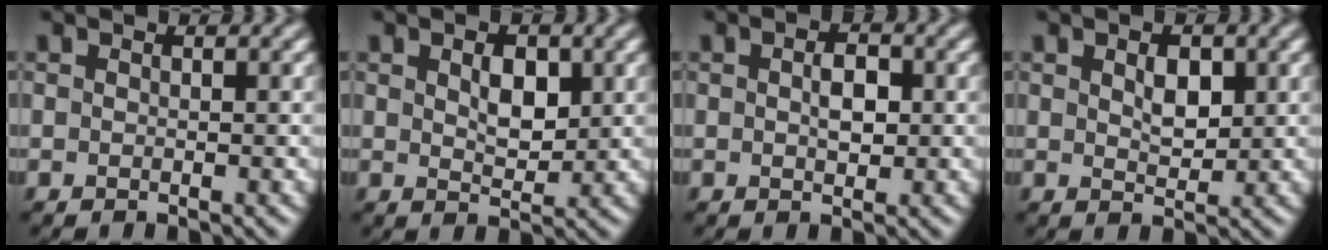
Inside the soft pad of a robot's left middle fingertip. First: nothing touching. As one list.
[{"total": 2.9, "force": [0.8, 1.6, 2.3], "torque": [-0.038, -0.002, 0.016]}, {"total": 2.3, "force": [0.2, 1.2, 1.9], "torque": [-0.036, 0.003, 0.003]}, {"total": 2.4, "force": [0.8, 1.3, 1.8], "torque": [-0.031, -0.001, 0.013]}]